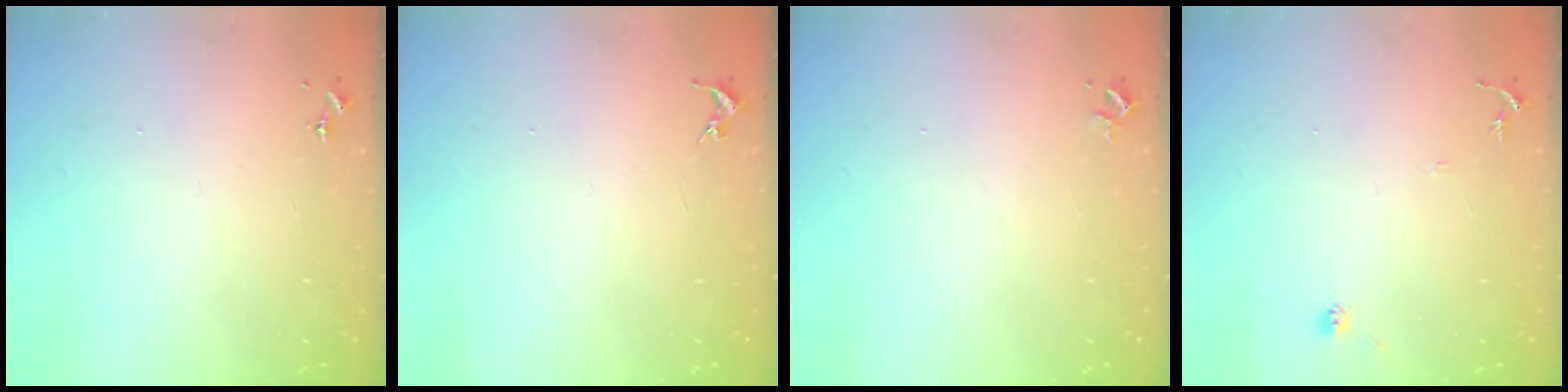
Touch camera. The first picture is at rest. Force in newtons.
{"total": 0.0}
{"total": 2.2, "press": 2.2, "slide": 0.3}
{"total": 6.9, "press": 6.8, "slide": 0.6}